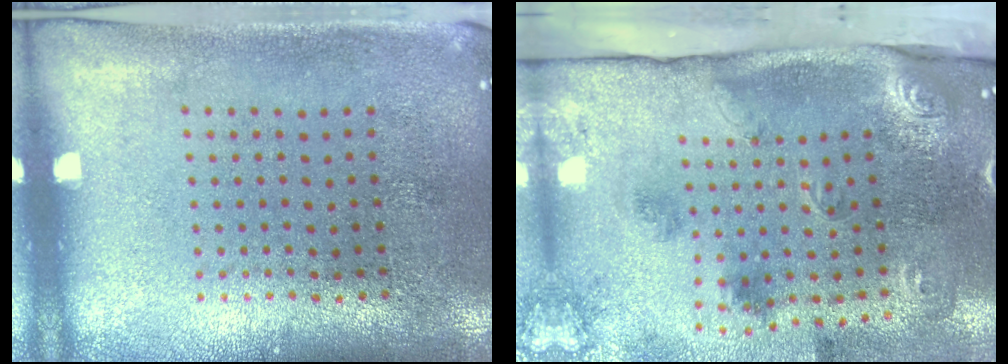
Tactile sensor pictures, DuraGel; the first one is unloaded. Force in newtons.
{"total": 3.4, "press": 2.1, "slide": 2.6}